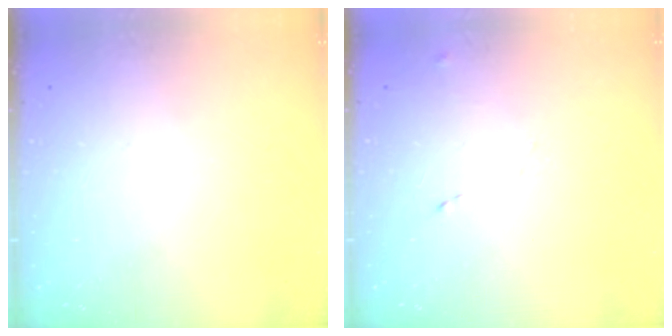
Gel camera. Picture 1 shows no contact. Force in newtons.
{"total": 4.1, "press": 4.1, "slide": 0.7}